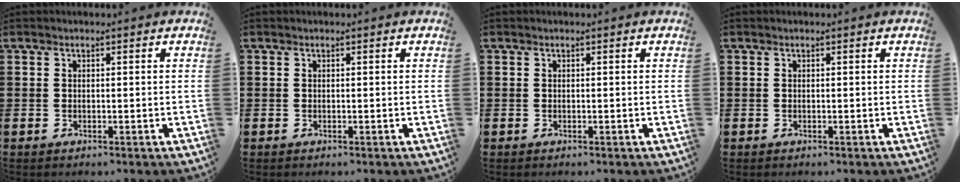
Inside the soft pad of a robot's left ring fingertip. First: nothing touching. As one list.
[{"total": 0.0}, {"total": 0.0}, {"total": 0.0}]